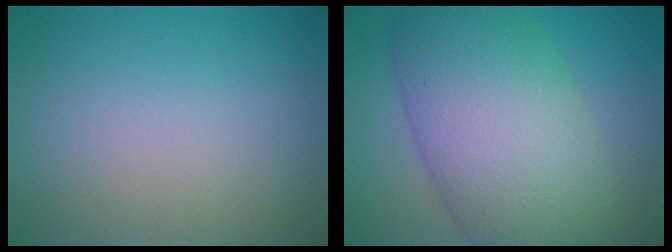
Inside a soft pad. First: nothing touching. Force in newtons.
{"total": 11.6, "press": 11.6, "slide": 0.3}